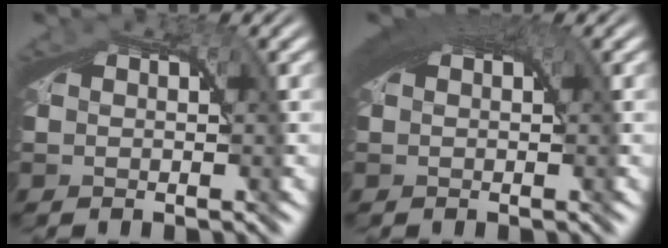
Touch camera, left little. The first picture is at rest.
{"total": 3.7, "force": [1.6, 1.3, 3.1], "torque": [-0.043, 0.013, 0.022]}